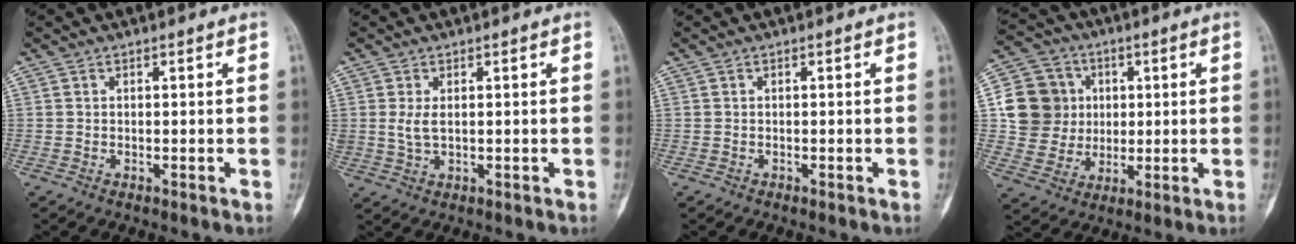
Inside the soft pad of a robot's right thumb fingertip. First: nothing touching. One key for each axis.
{"total": 2.8, "fx": 0.5, "fy": 1.5, "fz": 2.3, "tx": -0.051, "ty": -0.003, "tz": 0.018}
{"total": 0.0}
{"total": 13.1, "fx": 1.9, "fy": 12.2, "fz": 4.1, "tx": -0.049, "ty": 0.011, "tz": 0.039}